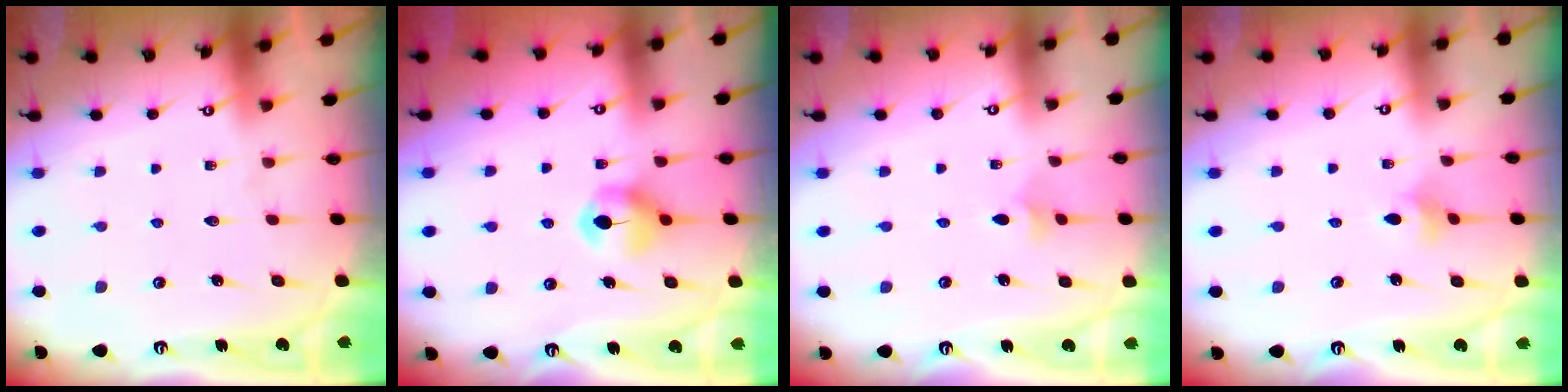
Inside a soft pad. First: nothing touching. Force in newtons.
{"total": 6.3, "press": 6.3, "slide": 0.7}
{"total": 2.3, "press": 2.3, "slide": 0.5}
{"total": 3.1, "press": 3.1, "slide": 0.6}